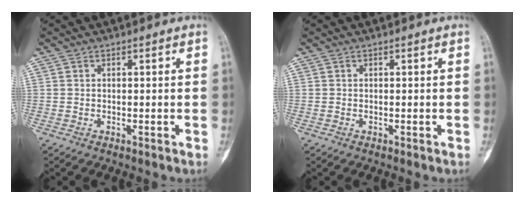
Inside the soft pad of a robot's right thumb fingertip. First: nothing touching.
{"total": 0.0}